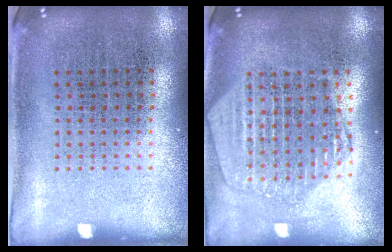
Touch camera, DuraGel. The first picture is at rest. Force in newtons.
{"total": 2.2, "press": 2.0, "slide": 1.0}